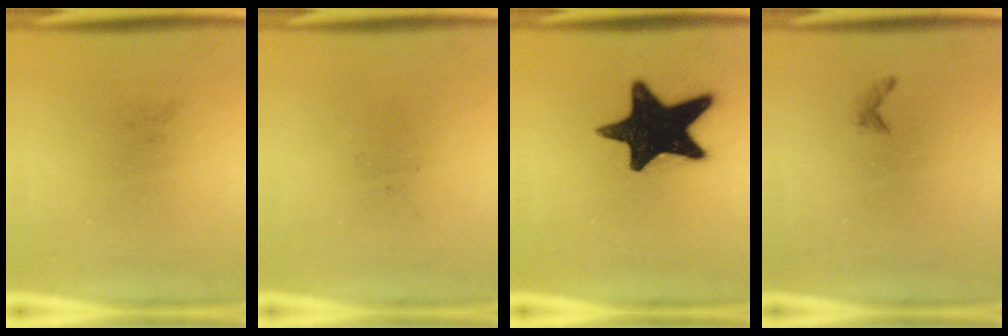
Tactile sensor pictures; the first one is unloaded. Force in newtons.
{"total": 0.0}
{"total": 18.1}
{"total": 0.6}